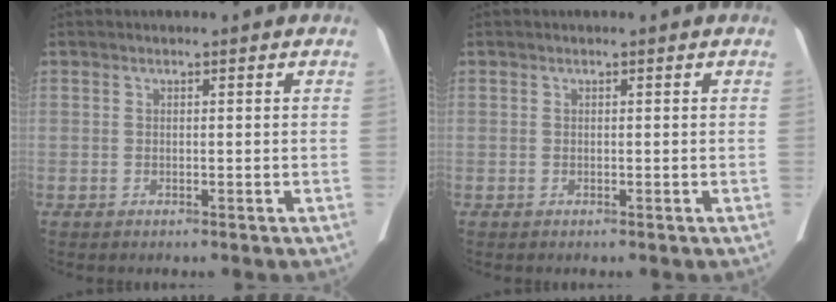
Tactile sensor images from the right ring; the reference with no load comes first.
{"total": 0.0}